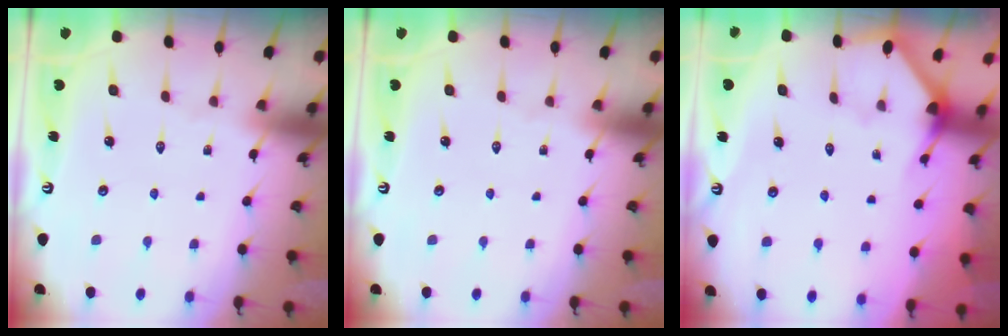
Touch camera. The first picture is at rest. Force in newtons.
{"total": 0.0}
{"total": 3.4, "press": 3.3, "slide": 0.4}